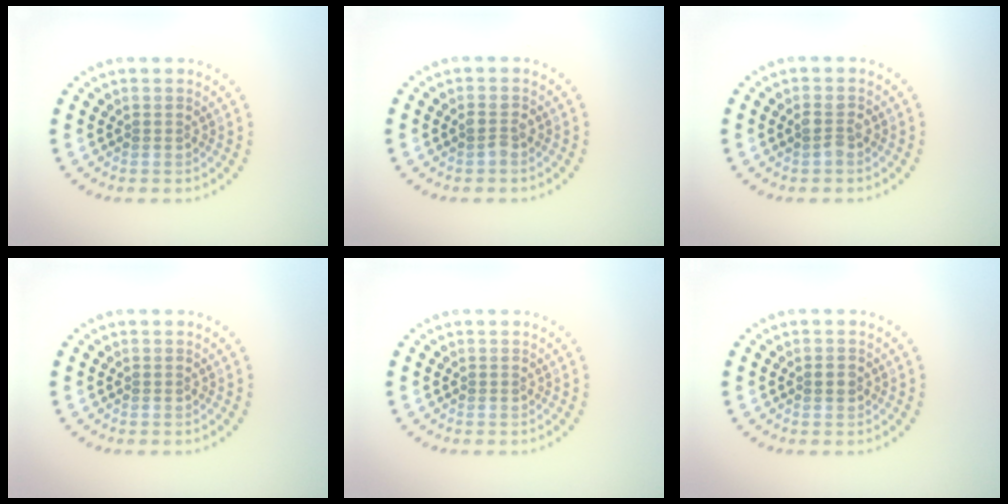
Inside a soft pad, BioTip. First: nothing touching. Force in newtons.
{"total": 1.0, "press": 0.9, "slide": 0.3}
{"total": 1.2, "press": 1.1, "slide": 0.1}
{"total": 0.0}
{"total": 0.0}
{"total": 1.2, "press": 1.2, "slide": 0.1}